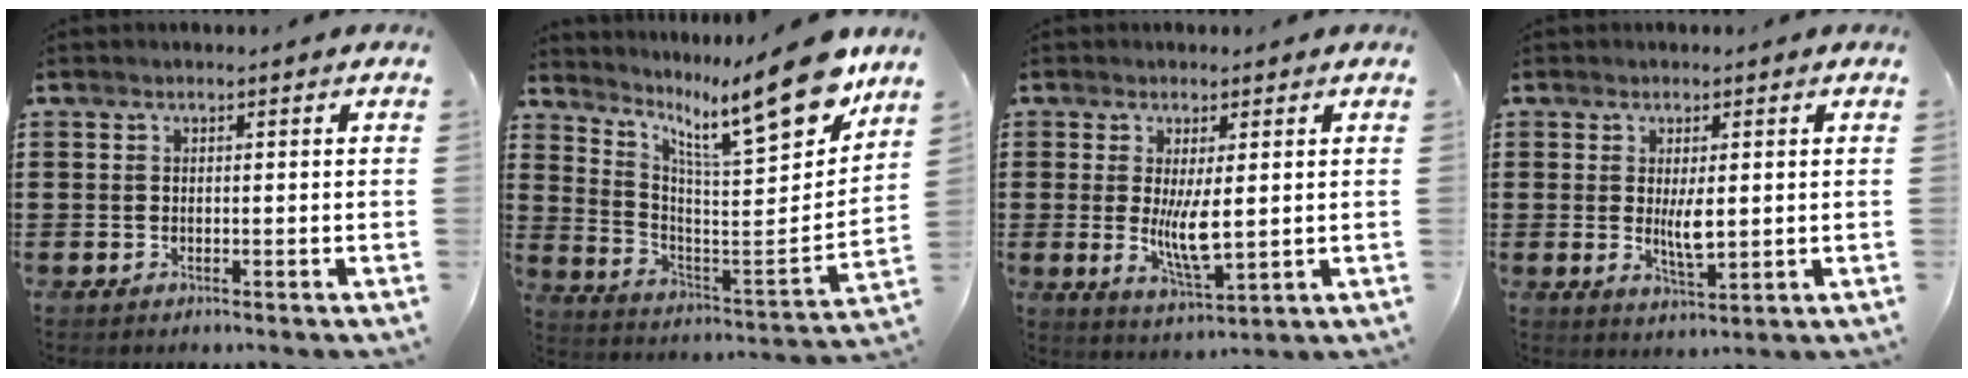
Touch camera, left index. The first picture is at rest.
{"total": 13.7, "force": [10.5, 2.0, 8.5], "torque": [-0.152, -0.086, 0.166]}
{"total": 6.2, "force": [0.5, 1.8, 5.9], "torque": [-0.117, -0.011, 0.004]}
{"total": 4.3, "force": [0.4, 1.2, 4.1], "torque": [-0.069, -0.003, 0.005]}